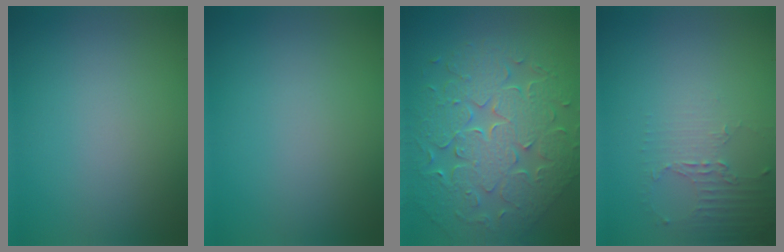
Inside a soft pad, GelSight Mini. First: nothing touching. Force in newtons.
{"total": 0.0}
{"total": 9.3, "press": 7.1, "slide": 6.1}
{"total": 2.3, "press": 1.6, "slide": 1.6}